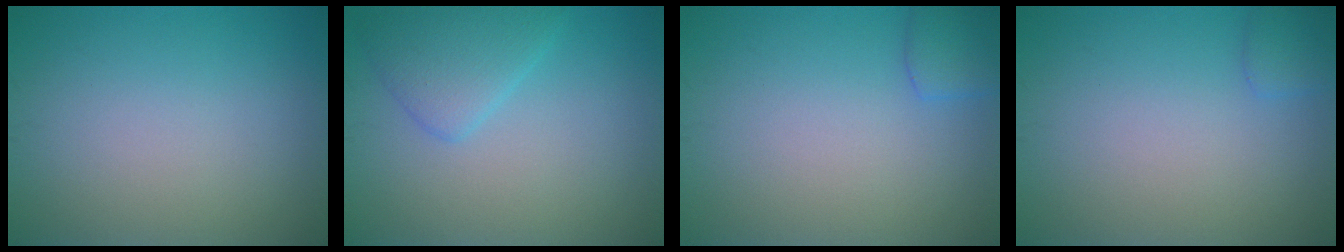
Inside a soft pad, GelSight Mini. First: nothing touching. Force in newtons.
{"total": 2.3, "press": 2.3, "slide": 0.0}
{"total": 2.0, "press": 2.0, "slide": 0.1}
{"total": 1.3, "press": 1.3, "slide": 0.1}